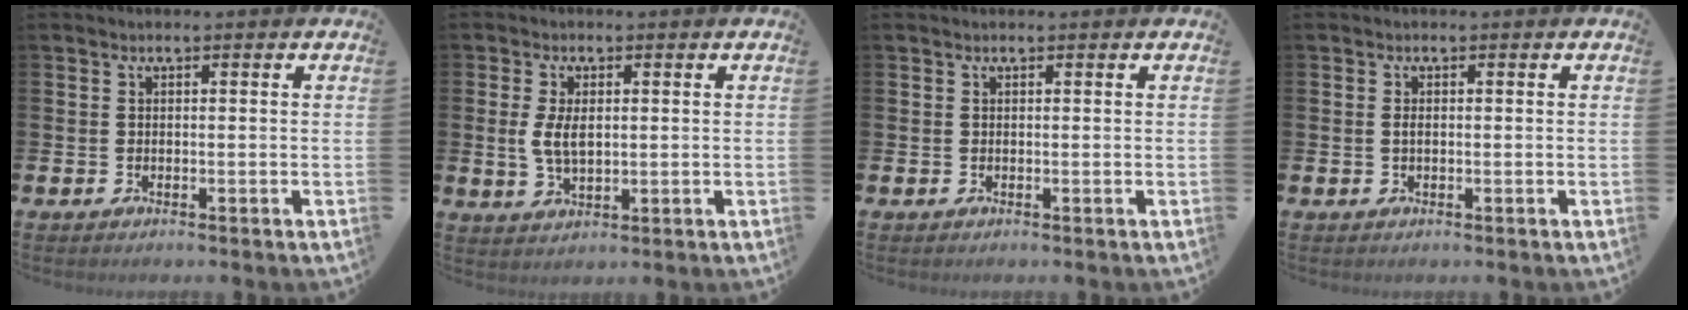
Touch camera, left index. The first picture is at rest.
{"total": 4.3, "force": [0.9, 2.3, 3.6], "torque": [-0.057, 0.002, 0.011]}
{"total": 0.0}
{"total": 0.8, "force": [0.0, 0.4, 0.7], "torque": [-0.007, 0.000, -0.003]}